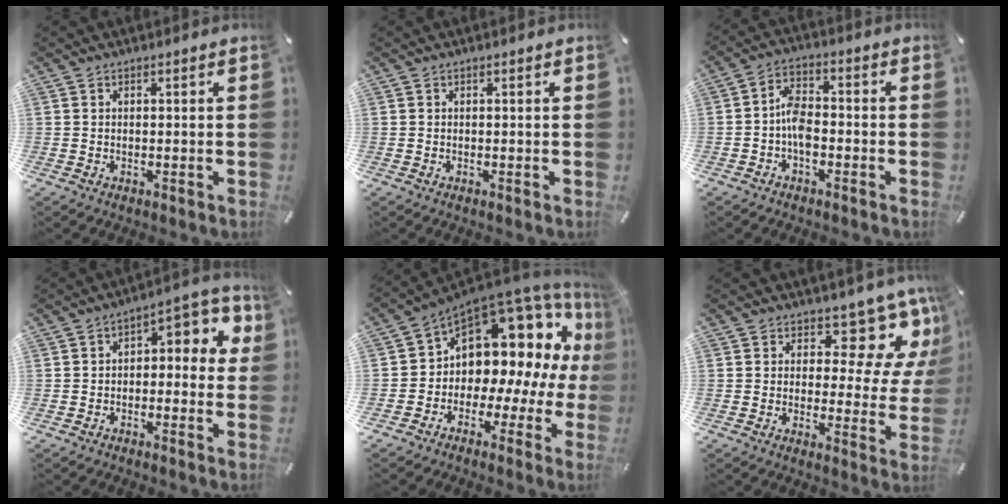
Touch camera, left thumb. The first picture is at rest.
{"total": 0.0}
{"total": 6.3, "force": [-2.2, 3.7, 4.6], "torque": [-0.095, 0.015, -0.042]}
{"total": 6.4, "force": [0.7, 3.6, 5.2], "torque": [-0.061, -0.017, 0.003]}
{"total": 14.7, "force": [5.8, 9.9, 9.2], "torque": [-0.133, -0.069, 0.101]}
{"total": 11.7, "force": [7.9, 5.5, 6.7], "torque": [-0.075, -0.069, 0.134]}